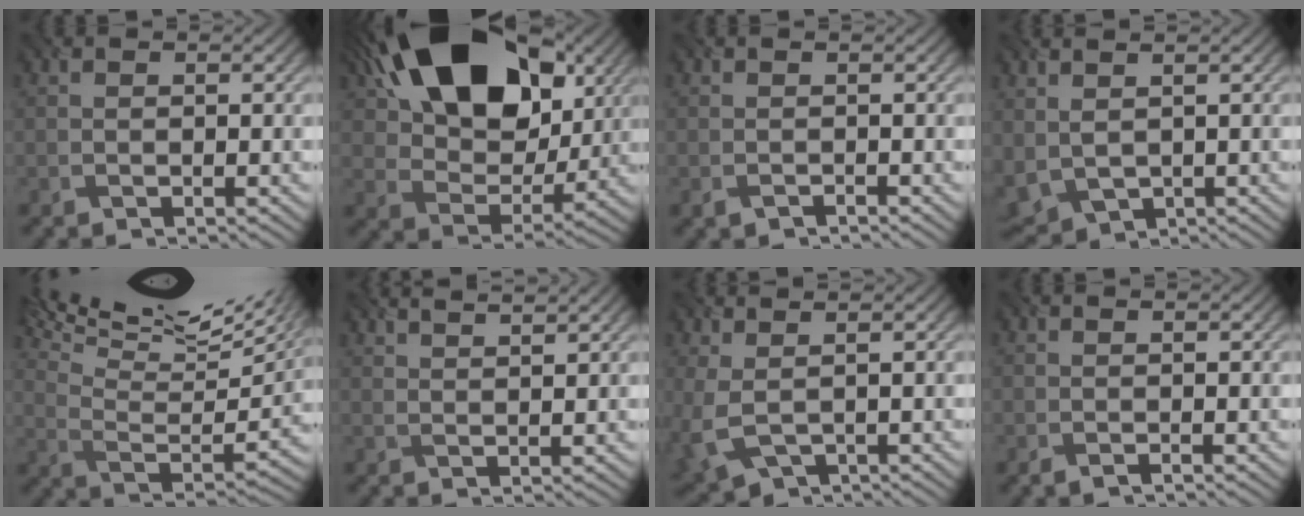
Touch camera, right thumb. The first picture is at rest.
{"total": 19.7, "force": [8.8, 12.5, 12.4], "torque": [-0.234, 0.019, 0.143]}
{"total": 1.0, "force": [-0.7, 0.5, 0.5], "torque": [-0.014, -0.002, -0.013]}
{"total": 5.0, "force": [1.0, 3.2, 3.7], "torque": [-0.119, -0.011, 0.033]}
{"total": 18.4, "force": [12.7, 4.5, 12.5], "torque": [-0.238, 0.021, 0.189]}
{"total": 3.3, "force": [2.7, 0.6, 1.7], "torque": [-0.022, 0.004, 0.040]}
{"total": 5.3, "force": [0.4, 2.9, 4.4], "torque": [-0.124, -0.015, 0.018]}
{"total": 0.7, "force": [-0.3, 0.1, 0.6], "torque": [-0.013, -0.003, -0.006]}